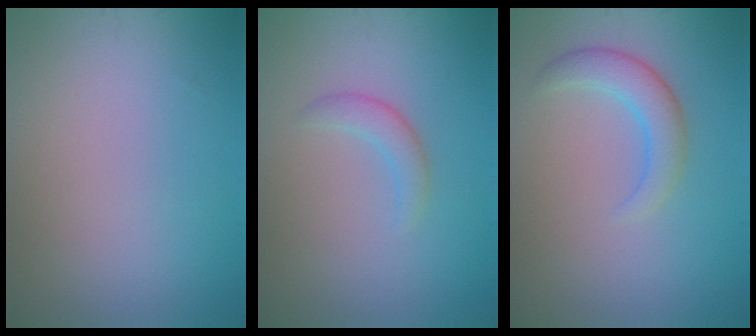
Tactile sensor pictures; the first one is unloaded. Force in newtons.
{"total": 1.5, "press": 1.5, "slide": 0.1}
{"total": 2.8, "press": 2.8, "slide": 0.1}